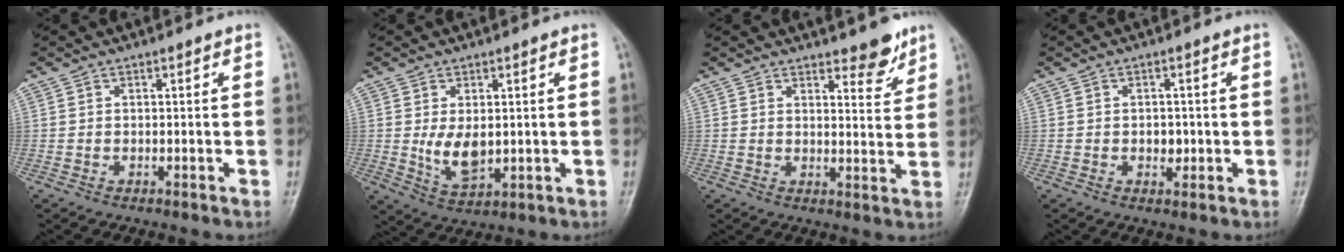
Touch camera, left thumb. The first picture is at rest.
{"total": 6.5, "force": [0.4, 3.9, 5.2], "torque": [-0.080, -0.017, 0.018]}
{"total": 5.0, "force": [3.9, 1.7, 2.7], "torque": [-0.016, -0.032, 0.053]}
{"total": 2.8, "force": [-0.3, 2.1, 1.8], "torque": [-0.011, 0.002, -0.003]}